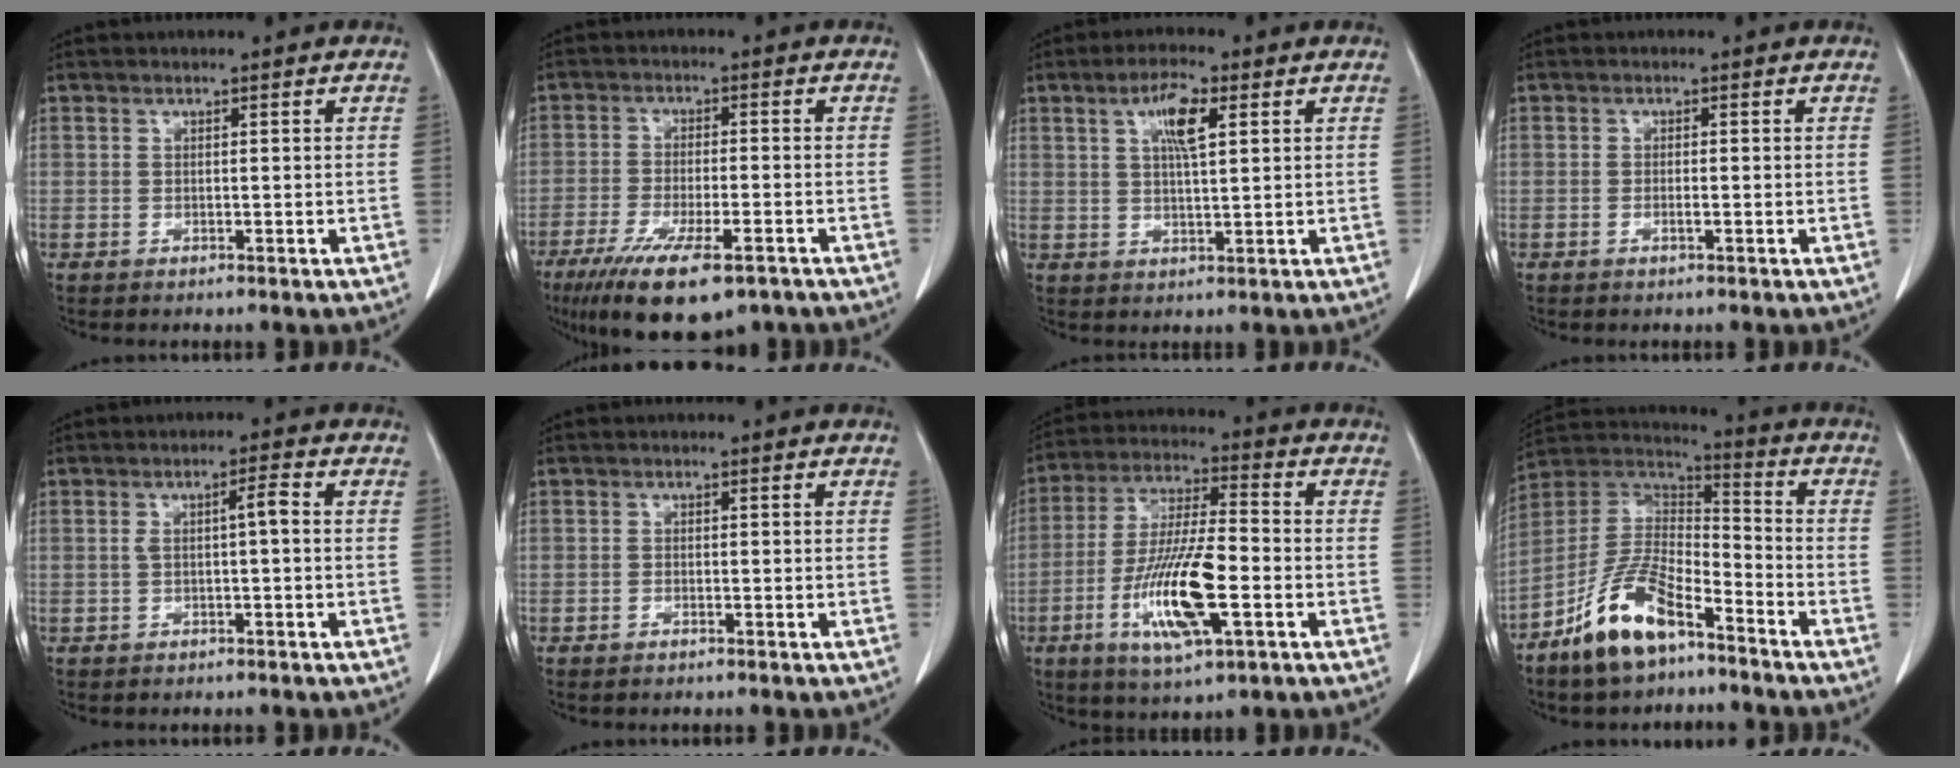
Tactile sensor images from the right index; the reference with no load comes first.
{"total": 13.9, "force": [-9.2, 3.4, 9.8], "torque": [-0.164, -0.031, -0.144]}
{"total": 5.7, "force": [2.2, 1.0, 5.1], "torque": [-0.095, 0.003, 0.038]}
{"total": 0.9, "force": [-0.4, 0.1, 0.8], "torque": [-0.018, 0.000, -0.008]}
{"total": 2.8, "force": [-0.2, 0.3, 2.8], "torque": [-0.050, 0.010, -0.002]}
{"total": 0.9, "force": [-0.7, 0.3, 0.4], "torque": [-0.010, -0.001, -0.010]}
{"total": 14.4, "force": [-4.7, 2.8, 13.4], "torque": [-0.267, -0.011, -0.083]}
{"total": 13.2, "force": [-8.6, 4.7, 8.9], "torque": [-0.181, 0.008, -0.165]}